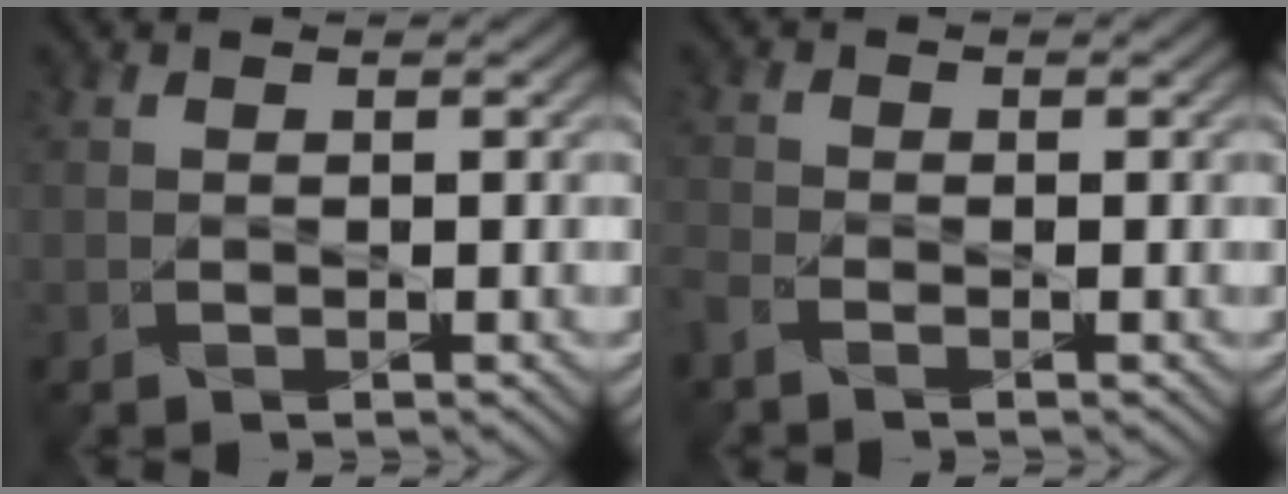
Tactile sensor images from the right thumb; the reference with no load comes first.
{"total": 2.4, "force": [-1.9, 0.9, 1.2], "torque": [-0.033, -0.010, -0.053]}